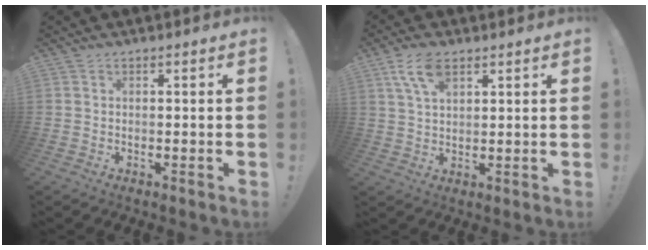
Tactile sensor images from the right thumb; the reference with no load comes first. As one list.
[{"total": 7.7, "force": [4.2, 3.6, 5.4], "torque": [-0.097, -0.008, 0.078]}]